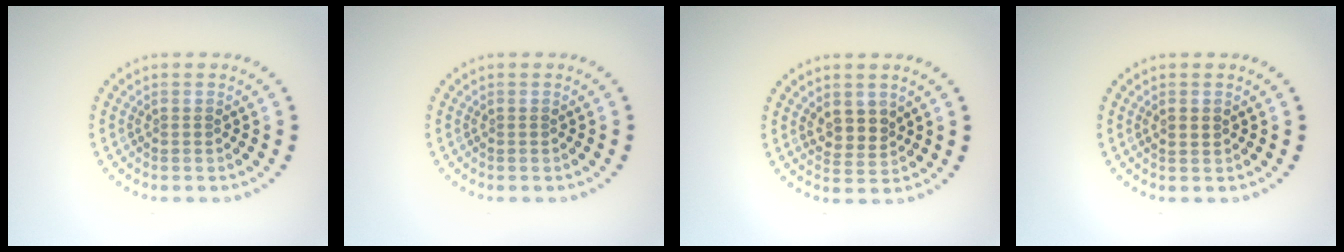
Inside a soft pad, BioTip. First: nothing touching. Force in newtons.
{"total": 0.0}
{"total": 2.3, "press": 2.2, "slide": 0.9}
{"total": 1.4, "press": 1.4, "slide": 0.0}